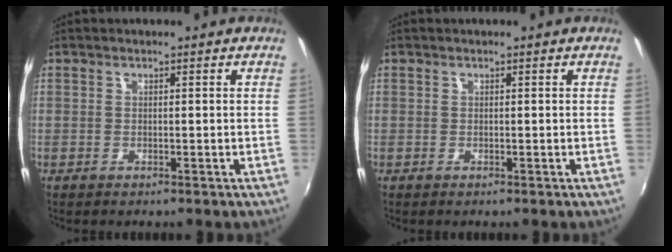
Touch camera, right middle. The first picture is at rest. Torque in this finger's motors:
{"motor_torque": [0.00, -0.01, -0.07, 0.00]}